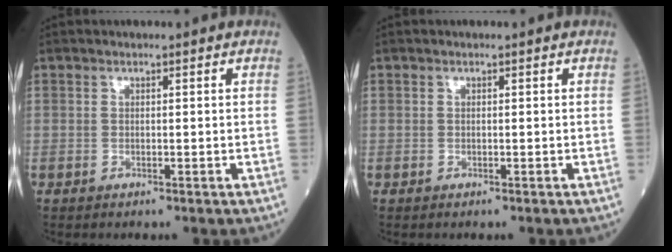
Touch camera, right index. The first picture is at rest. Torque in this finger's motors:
{"motor_torque": [-2.04, 0.07, -1.05, -0.21]}